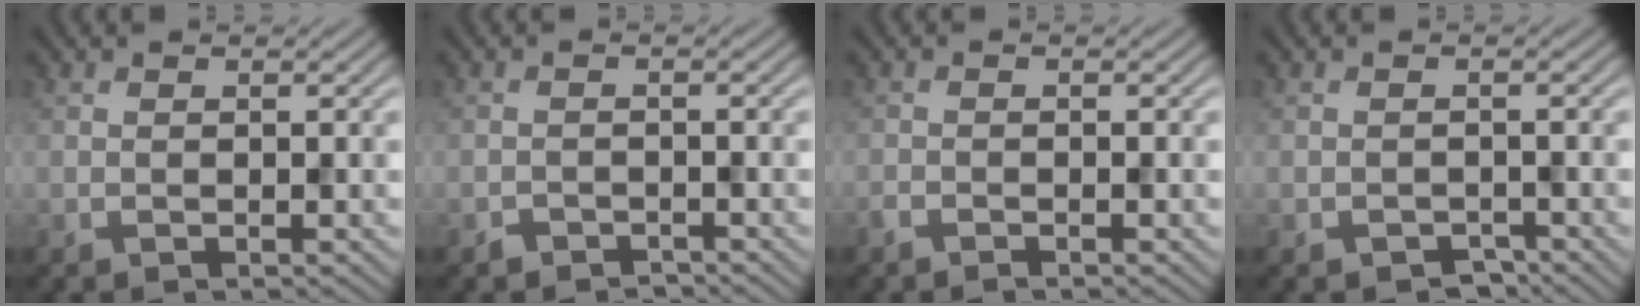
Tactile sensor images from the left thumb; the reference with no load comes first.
{"total": 1.6, "force": [-1.4, 0.7, 0.2], "torque": [-0.002, 0.001, -0.027]}
{"total": 1.0, "force": [-0.9, 0.2, 0.3], "torque": [-0.007, -0.002, -0.021]}
{"total": 1.7, "force": [-1.3, 0.9, 0.6], "torque": [-0.007, -0.003, -0.023]}